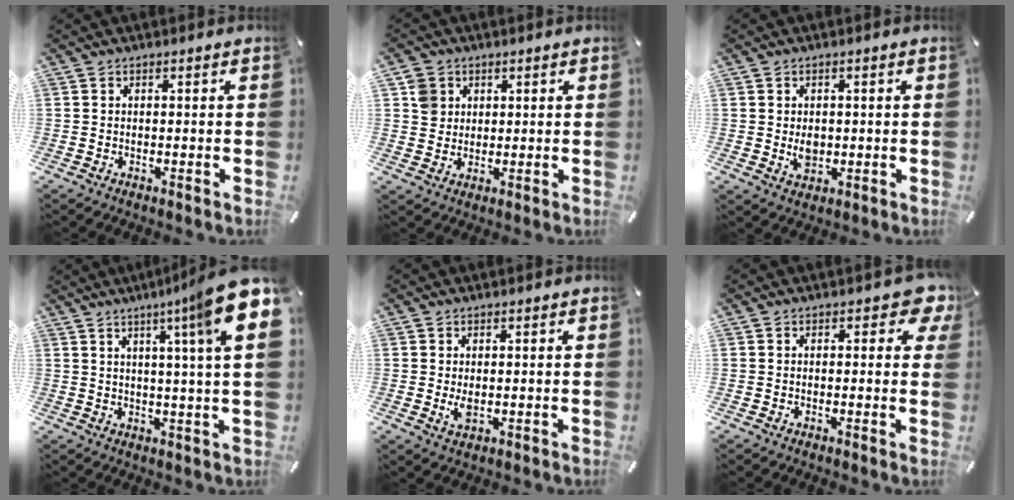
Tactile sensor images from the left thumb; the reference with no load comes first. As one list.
[{"total": 5.0, "force": [1.6, 4.7, 0.5], "torque": [0.000, 0.002, 0.028]}, {"total": 3.6, "force": [-0.2, 3.0, 2.0], "torque": [-0.027, -0.005, -0.006]}, {"total": 14.7, "force": [6.3, 0.0, 13.3], "torque": [-0.210, -0.038, 0.086]}, {"total": 2.4, "force": [0.0, 1.6, 1.8], "torque": [-0.040, -0.006, -0.006]}, {"total": 5.0, "force": [2.1, 2.9, 3.4], "torque": [-0.032, -0.005, 0.030]}]